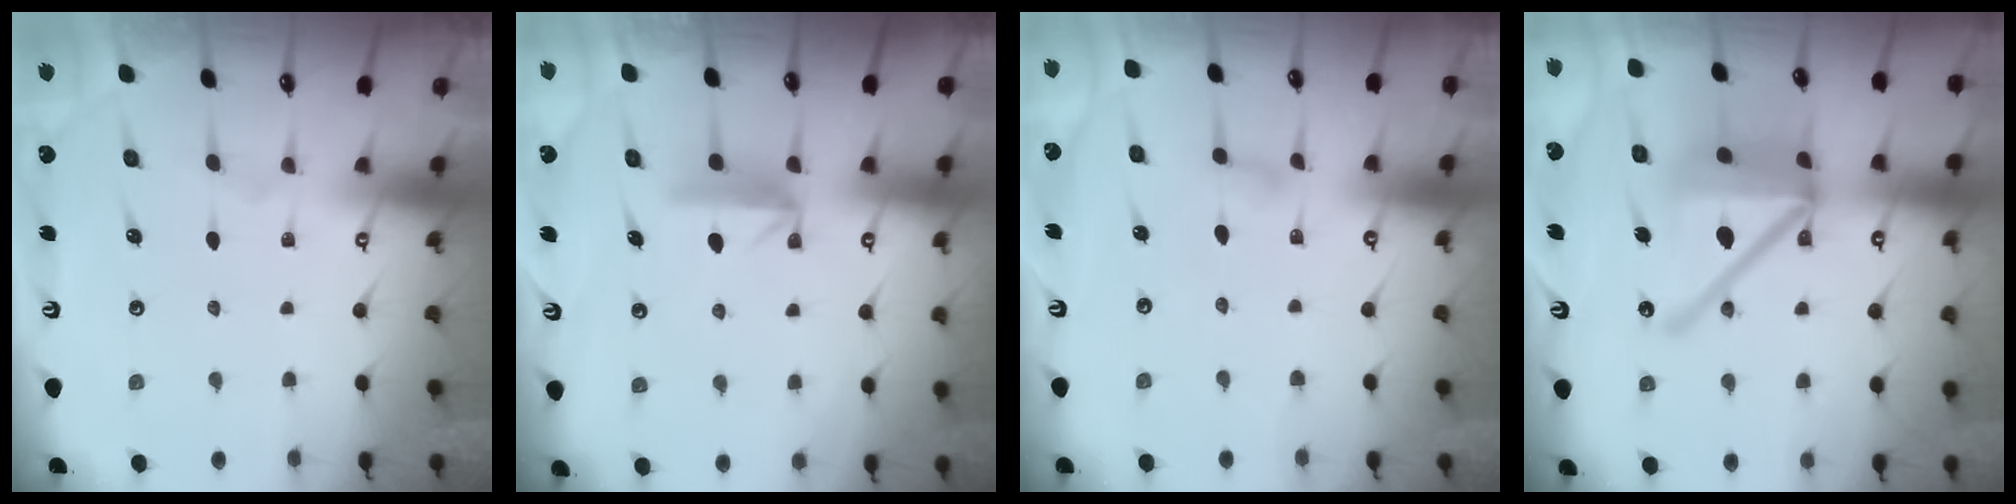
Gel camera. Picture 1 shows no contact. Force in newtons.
{"total": 7.8, "press": 7.8, "slide": 0.2}
{"total": 4.7, "press": 4.7, "slide": 0.5}
{"total": 19.5, "press": 19.3, "slide": 2.7}